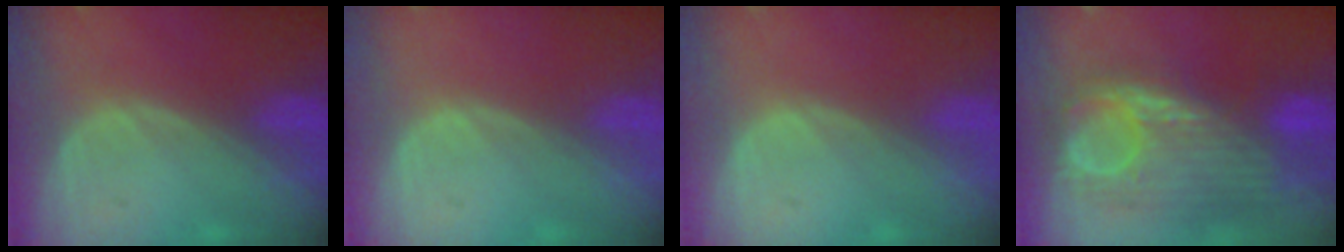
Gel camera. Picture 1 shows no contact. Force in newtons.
{"total": 0.0}
{"total": 0.0}
{"total": 11.5, "press": 10.4, "slide": 4.9}